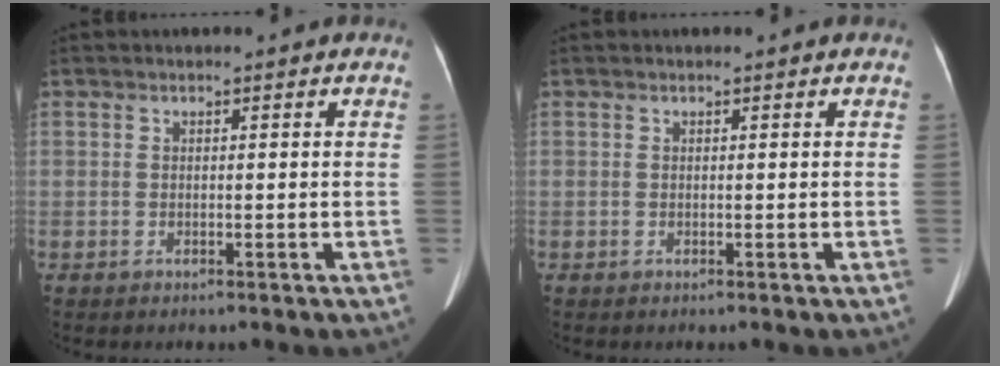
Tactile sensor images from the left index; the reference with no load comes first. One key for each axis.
{"total": 0.6, "fx": 0.6, "fy": 0.2, "fz": 0.1, "tx": -0.007, "ty": 0.006, "tz": 0.007}